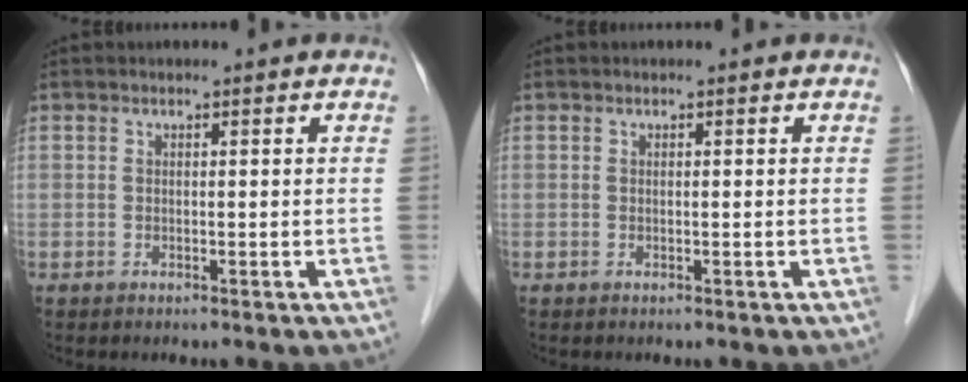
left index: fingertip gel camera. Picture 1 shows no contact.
{"total": 0.0}